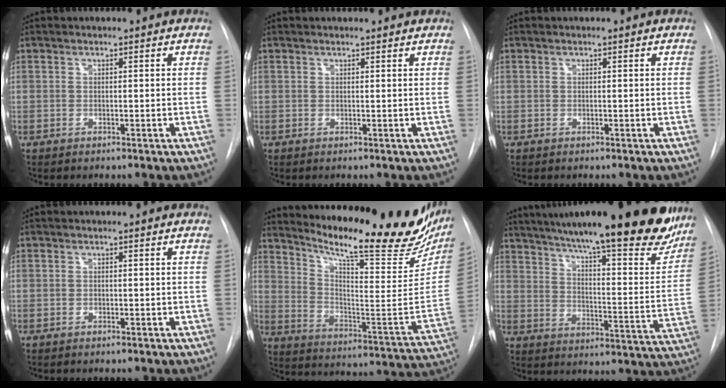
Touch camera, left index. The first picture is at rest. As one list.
[{"total": 2.3, "force": [2.3, 0.0, 0.5], "torque": [-0.008, 0.008, 0.022]}, {"total": 0.0}, {"total": 0.0}, {"total": 28.7, "force": [23.7, 5.1, 15.4], "torque": [-0.238, -0.079, 0.312]}, {"total": 30.3, "force": [25.0, 4.5, 16.5], "torque": [-0.246, -0.056, 0.324]}]